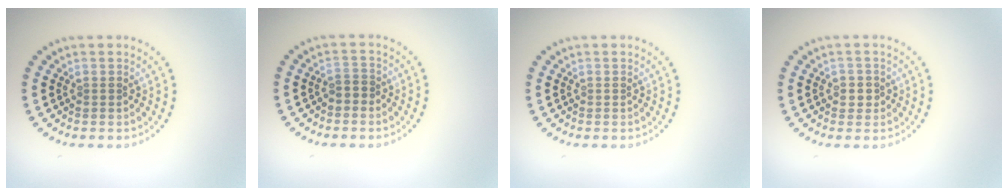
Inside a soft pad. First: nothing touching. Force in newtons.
{"total": 1.0, "press": 0.9, "slide": 0.4}
{"total": 0.0}
{"total": 1.3, "press": 1.3, "slide": 0.4}